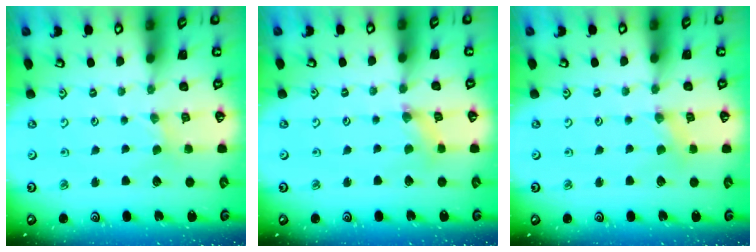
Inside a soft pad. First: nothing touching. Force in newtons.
{"total": 1.4, "press": 1.4, "slide": 0.3}
{"total": 0.7, "press": 0.7, "slide": 0.2}